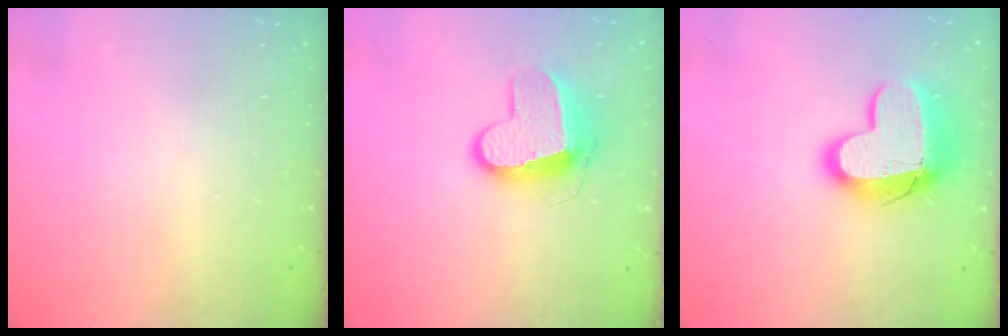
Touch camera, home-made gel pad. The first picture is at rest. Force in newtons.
{"total": 11.7, "press": 11.7, "slide": 0.9}
{"total": 15.2, "press": 15.2, "slide": 1.4}